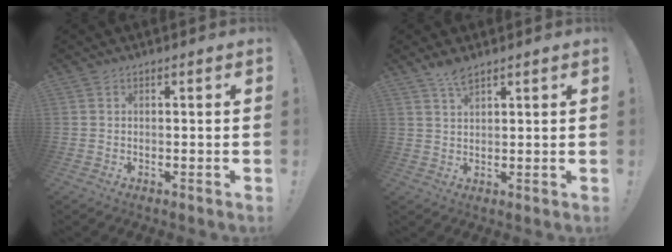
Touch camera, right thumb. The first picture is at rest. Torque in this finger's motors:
{"motor_torque": [-0.28, 0.40, 0.54, 0.22, -0.03]}